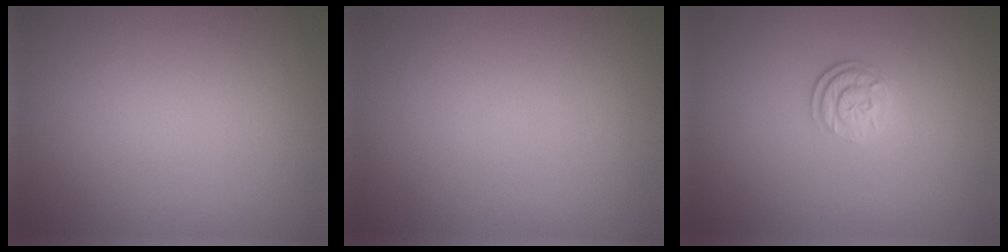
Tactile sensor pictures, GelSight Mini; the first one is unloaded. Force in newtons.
{"total": 0.0}
{"total": 2.7, "press": 2.0, "slide": 1.8}